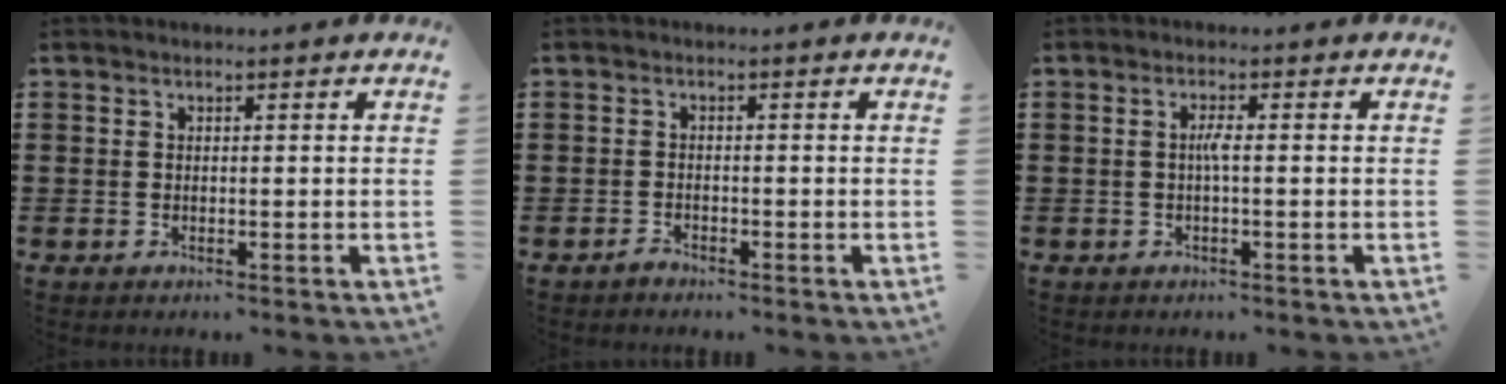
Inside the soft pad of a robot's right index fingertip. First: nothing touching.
{"total": 1.2, "force": [-1.2, 0.3, 0.1], "torque": [-0.005, 0.000, -0.025]}
{"total": 2.0, "force": [-0.2, 0.2, 2.0], "torque": [-0.039, -0.001, -0.005]}